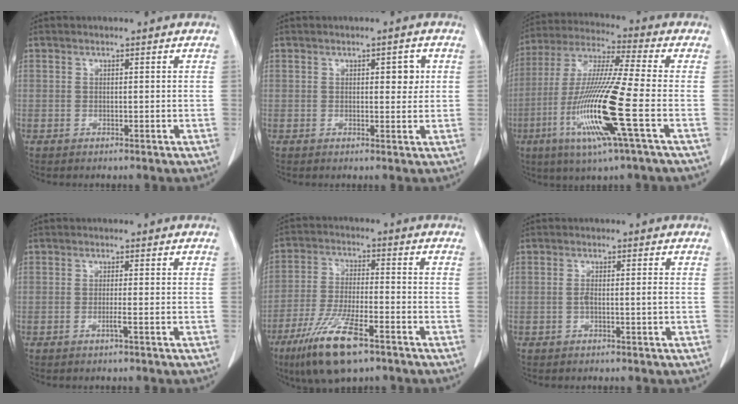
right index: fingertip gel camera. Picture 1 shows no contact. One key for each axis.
{"total": 2.7, "fx": 0.8, "fy": 1.2, "fz": 2.2, "tx": -0.024, "ty": 0.000, "tz": 0.009}
{"total": 16.8, "fx": -5.2, "fy": -0.5, "fz": 16.0, "tx": -0.331, "ty": -0.022, "tz": -0.107}
{"total": 1.2, "fx": -0.6, "fy": -0.3, "fz": 1.0, "tx": -0.018, "ty": -0.001, "tz": -0.012}
{"total": 12.3, "fx": -7.5, "fy": 2.4, "fz": 9.4, "tx": -0.186, "ty": -0.024, "tz": -0.129}
{"total": 1.8, "fx": -0.5, "fy": 0.0, "fz": 1.7, "tx": -0.032, "ty": 0.000, "tz": -0.009}